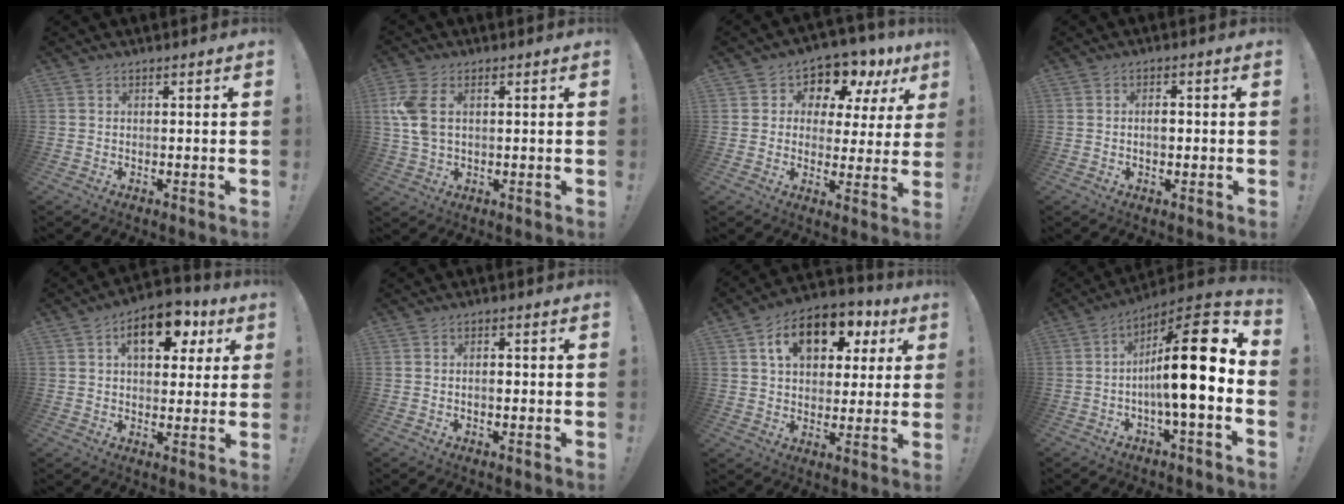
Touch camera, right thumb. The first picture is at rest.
{"total": 8.3, "force": [1.9, 5.1, 6.3], "torque": [-0.139, -0.001, 0.036]}
{"total": 8.4, "force": [6.0, 5.1, 3.1], "torque": [-0.047, -0.058, 0.105]}
{"total": 2.7, "force": [-0.4, 1.4, 2.4], "torque": [-0.035, 0.005, -0.010]}
{"total": 13.0, "force": [4.9, 7.6, 9.3], "torque": [-0.116, -0.010, 0.081]}
{"total": 2.0, "force": [-0.7, 0.9, 1.7], "torque": [-0.028, 0.005, -0.013]}
{"total": 15.1, "force": [6.4, 9.9, 9.4], "torque": [-0.143, -0.017, 0.114]}
{"total": 18.9, "force": [-1.0, 3.8, 18.5], "torque": [-0.286, 0.009, -0.025]}